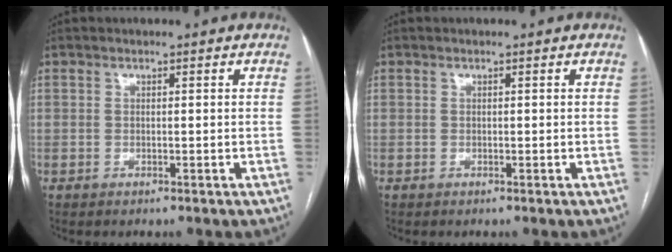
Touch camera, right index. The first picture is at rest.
{"total": 0.0}